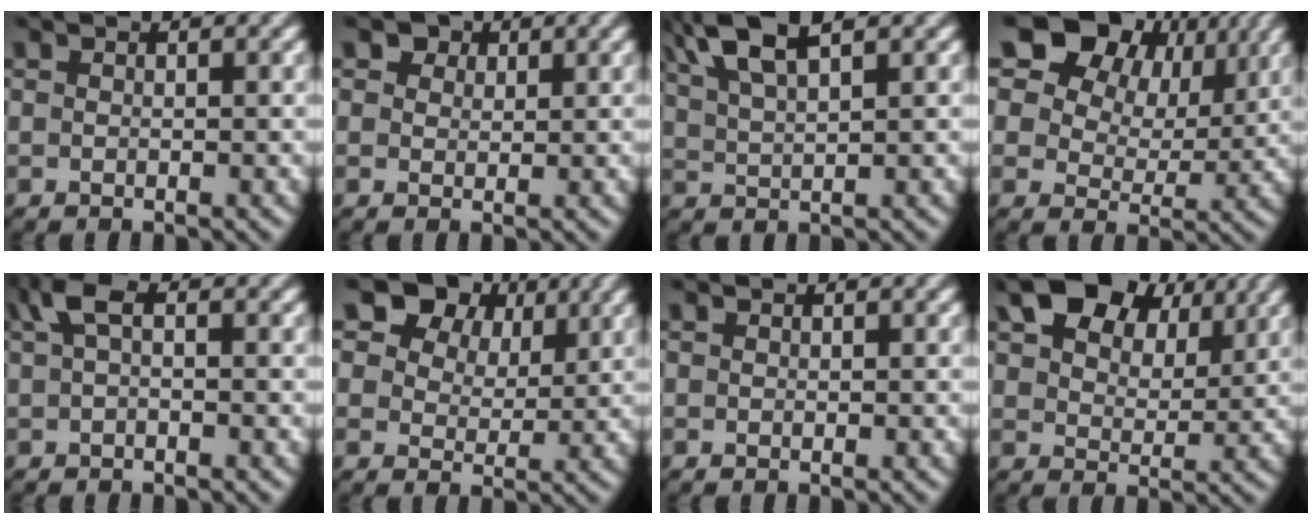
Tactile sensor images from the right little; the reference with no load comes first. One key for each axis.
{"total": 3.7, "fx": 1.9, "fy": 2.7, "fz": 1.6, "tx": -0.029, "ty": -0.004, "tz": 0.034}
{"total": 4.6, "fx": 3.3, "fy": 0.8, "fz": 3.2, "tx": -0.064, "ty": 0.004, "tz": 0.065}
{"total": 12.9, "fx": 4.6, "fy": 9.6, "fz": 7.3, "tx": -0.151, "ty": -0.002, "tz": 0.068}
{"total": 2.2, "fx": 0.9, "fy": 0.4, "fz": 2.0, "tx": -0.048, "ty": 0.005, "tz": 0.022}
{"total": 11.0, "fx": 4.7, "fy": 8.1, "fz": 5.9, "tx": -0.104, "ty": 0.006, "tz": 0.065}
{"total": 0.0}
{"total": 9.2, "fx": 5.4, "fy": 5.6, "fz": 4.8, "tx": -0.076, "ty": 0.009, "tz": 0.081}